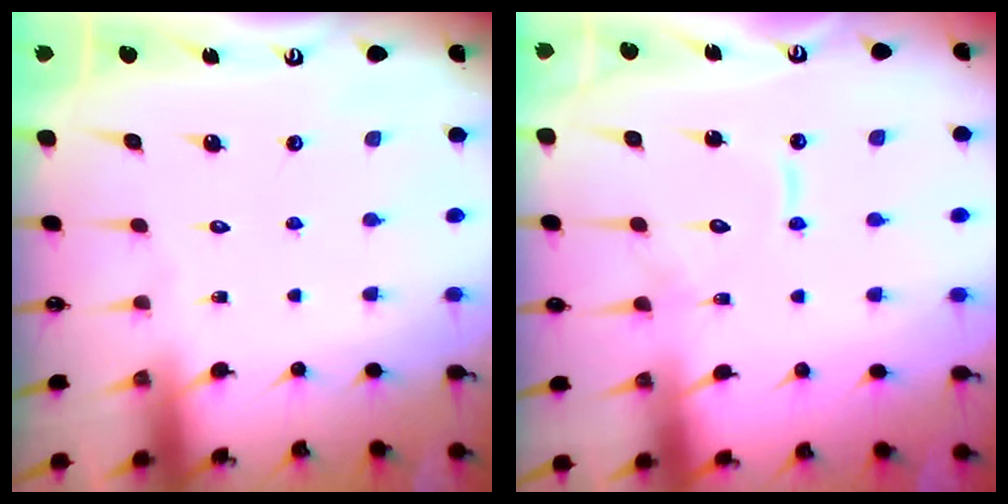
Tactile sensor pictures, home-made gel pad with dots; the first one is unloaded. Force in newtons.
{"total": 9.6, "press": 9.6, "slide": 0.9}